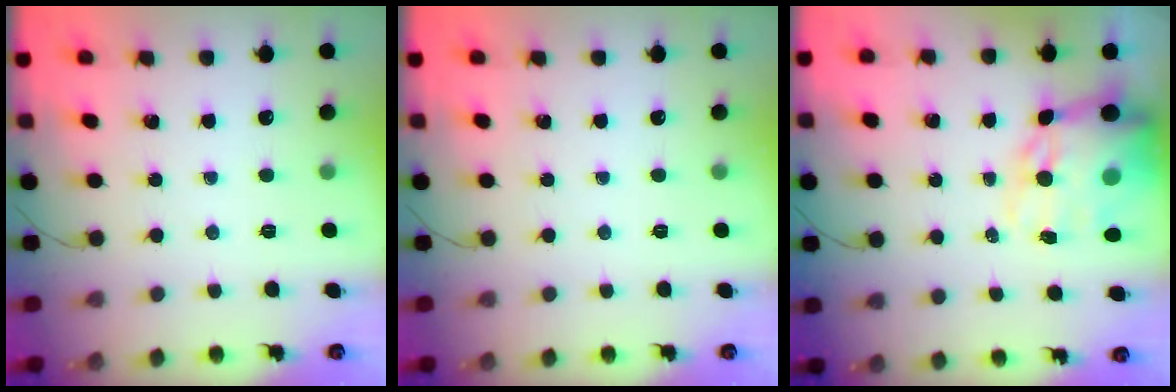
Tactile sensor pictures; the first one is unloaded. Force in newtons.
{"total": 0.0}
{"total": 18.0, "press": 17.6, "slide": 3.9}